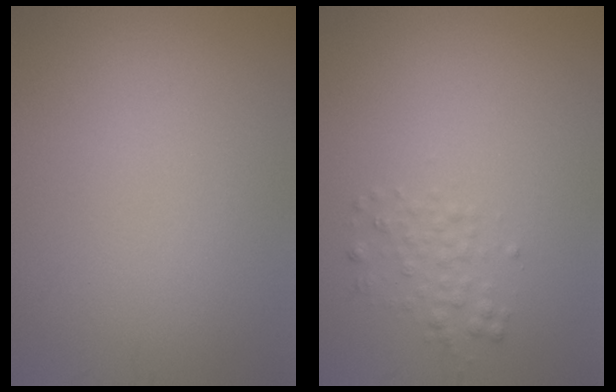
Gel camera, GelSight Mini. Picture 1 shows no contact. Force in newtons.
{"total": 1.5, "press": 1.5, "slide": 0.1}